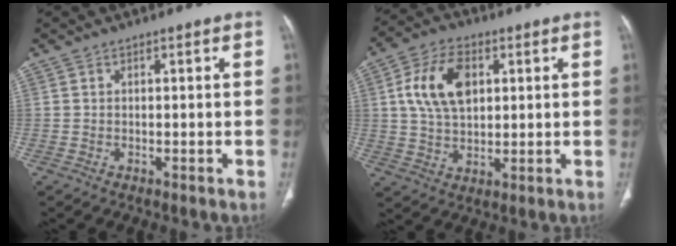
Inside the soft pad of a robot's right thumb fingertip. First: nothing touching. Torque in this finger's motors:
{"motor_torque": [0.55, 1.68, 0.79, -0.41, 0.12]}